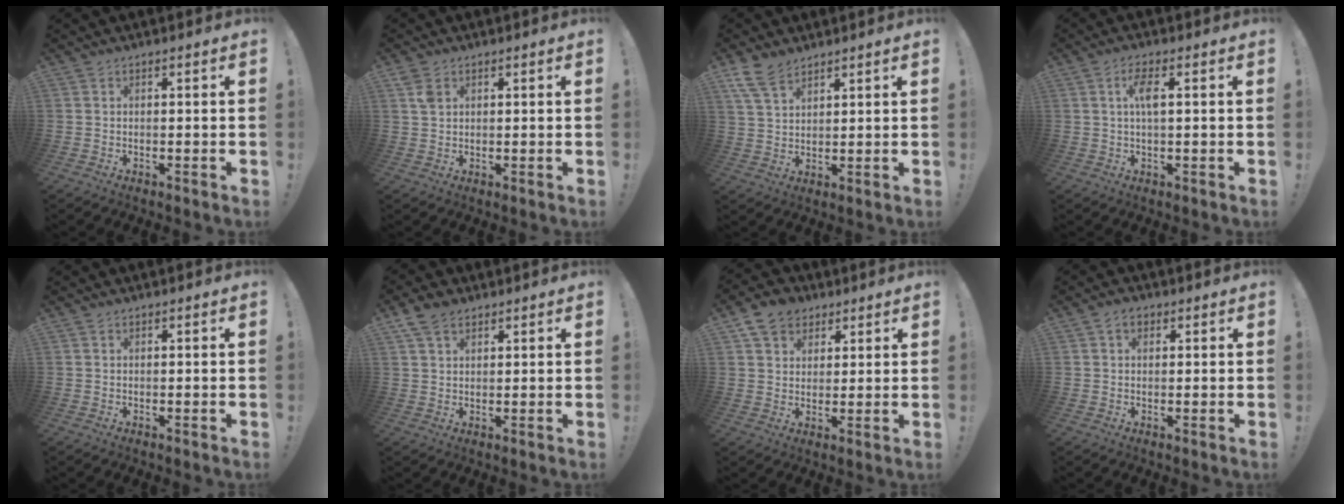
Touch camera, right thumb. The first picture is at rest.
{"total": 3.2, "force": [1.6, 2.0, 1.8], "torque": [-0.030, -0.001, 0.031]}
{"total": 8.3, "force": [6.0, 4.2, 4.0], "torque": [-0.086, -0.020, 0.120]}
{"total": 4.8, "force": [1.0, 1.2, 4.5], "torque": [-0.086, 0.004, 0.012]}
{"total": 0.0}
{"total": 6.4, "force": [3.9, 4.0, 3.2], "torque": [-0.061, -0.006, 0.078]}
{"total": 8.9, "force": [5.0, 6.9, 2.7], "torque": [-0.053, -0.019, 0.103]}
{"total": 3.0, "force": [1.3, 2.1, 1.6], "torque": [-0.025, 0.001, 0.022]}